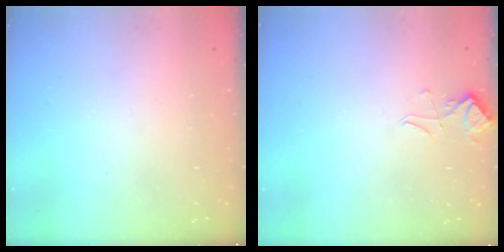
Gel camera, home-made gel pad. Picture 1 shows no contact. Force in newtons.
{"total": 2.8, "press": 2.8, "slide": 0.5}